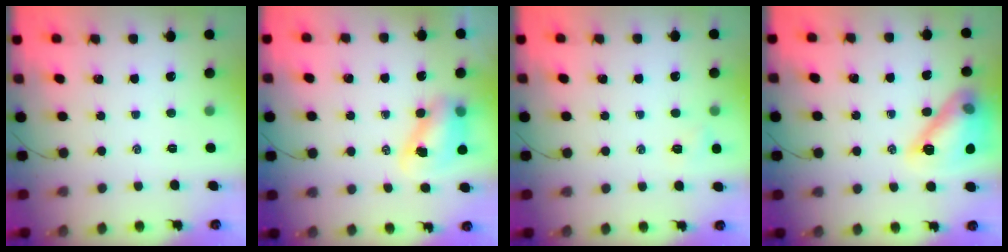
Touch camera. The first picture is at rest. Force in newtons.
{"total": 8.0, "press": 7.8, "slide": 1.8}
{"total": 4.3, "press": 4.1, "slide": 1.4}
{"total": 15.7, "press": 15.6, "slide": 1.4}